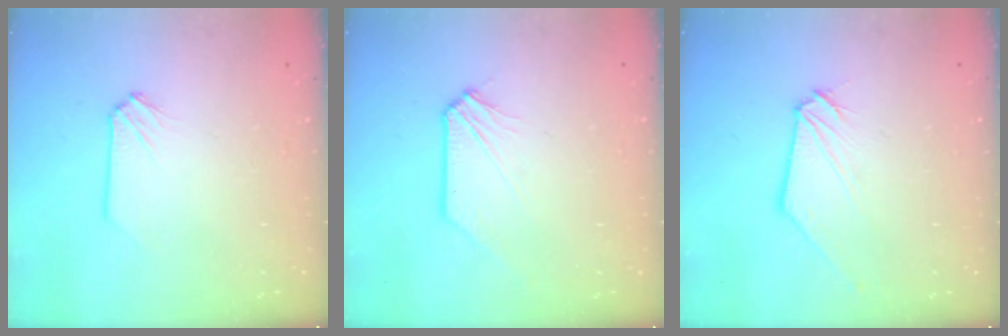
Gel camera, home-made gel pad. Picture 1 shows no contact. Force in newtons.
{"total": 0.7, "press": 0.7, "slide": 0.1}
{"total": 0.0}